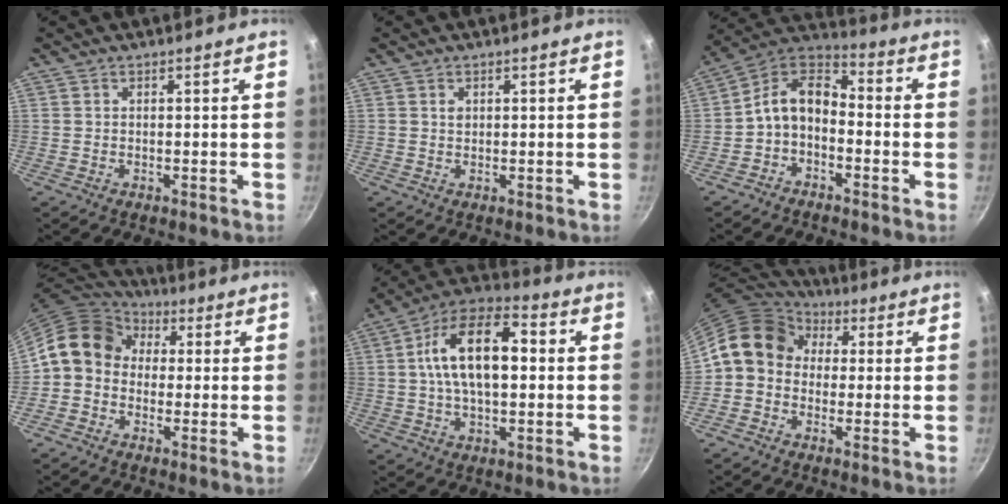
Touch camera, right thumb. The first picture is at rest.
{"total": 1.0, "force": [0.3, 0.8, 0.5], "torque": [-0.002, -0.002, 0.005]}
{"total": 10.0, "force": [-2.1, 6.8, 7.0], "torque": [-0.107, 0.056, -0.056]}
{"total": 11.4, "force": [0.0, 9.6, 6.3], "torque": [-0.105, 0.036, -0.018]}
{"total": 16.5, "force": [2.0, 8.6, 13.9], "torque": [-0.234, 0.029, 0.024]}
{"total": 12.0, "force": [0.4, 10.0, 6.7], "torque": [-0.111, 0.037, -0.008]}